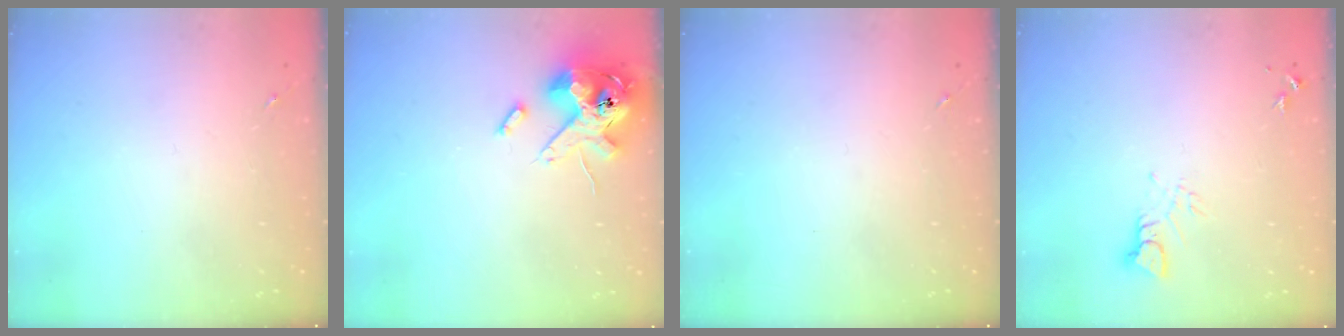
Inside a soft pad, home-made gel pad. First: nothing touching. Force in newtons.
{"total": 14.8, "press": 14.5, "slide": 2.9}
{"total": 0.0}
{"total": 3.5, "press": 3.5, "slide": 0.2}